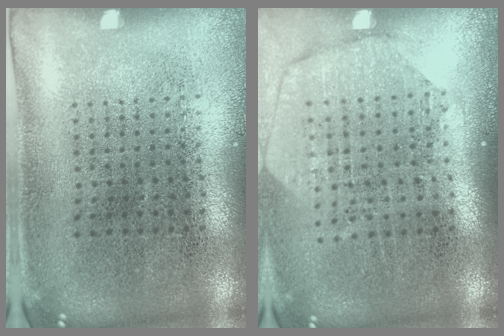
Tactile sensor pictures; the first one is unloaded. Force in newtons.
{"total": 1.8, "press": 1.6, "slide": 1.0}